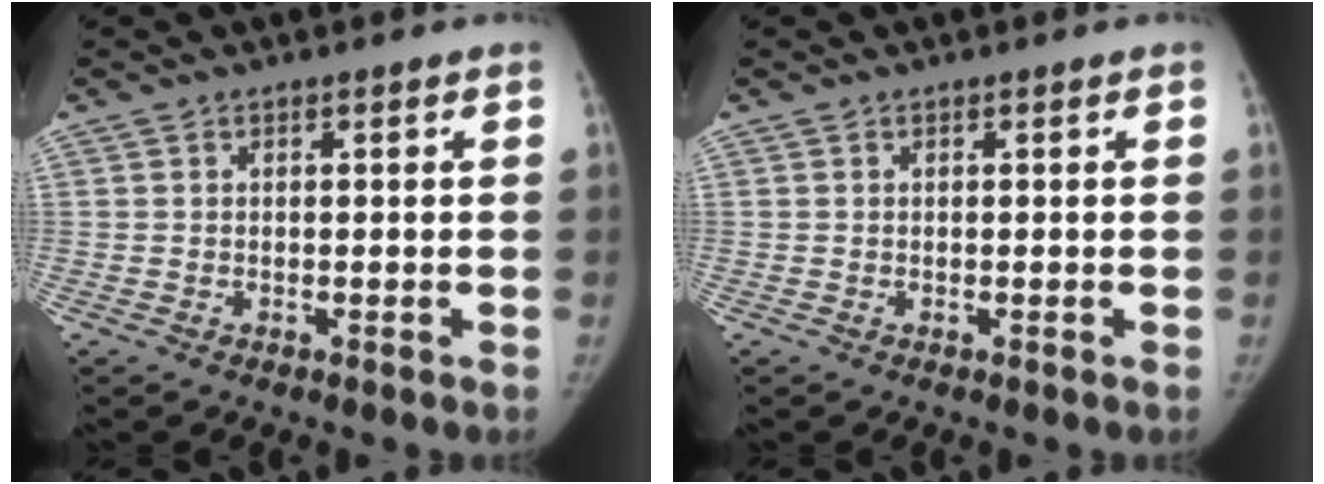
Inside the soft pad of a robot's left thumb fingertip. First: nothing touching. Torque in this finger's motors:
{"motor_torque": [0.02, -0.02, 0.15, -0.27, 0.00]}